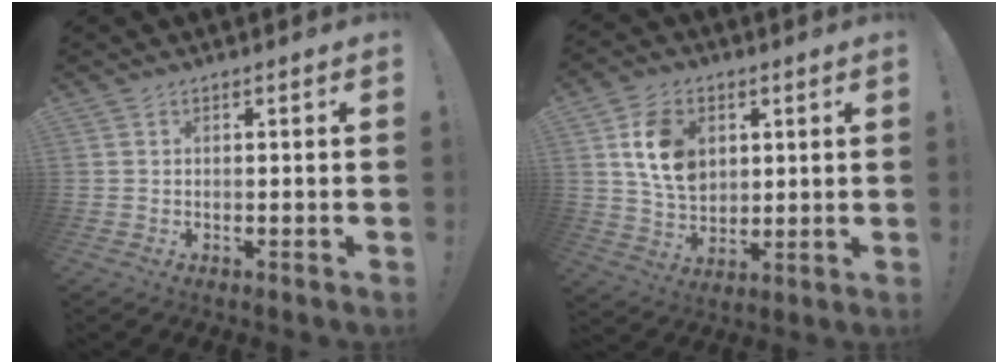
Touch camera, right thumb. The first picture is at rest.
{"total": 14.0, "force": [4.6, 10.5, 8.0], "torque": [-0.125, -0.004, 0.092]}